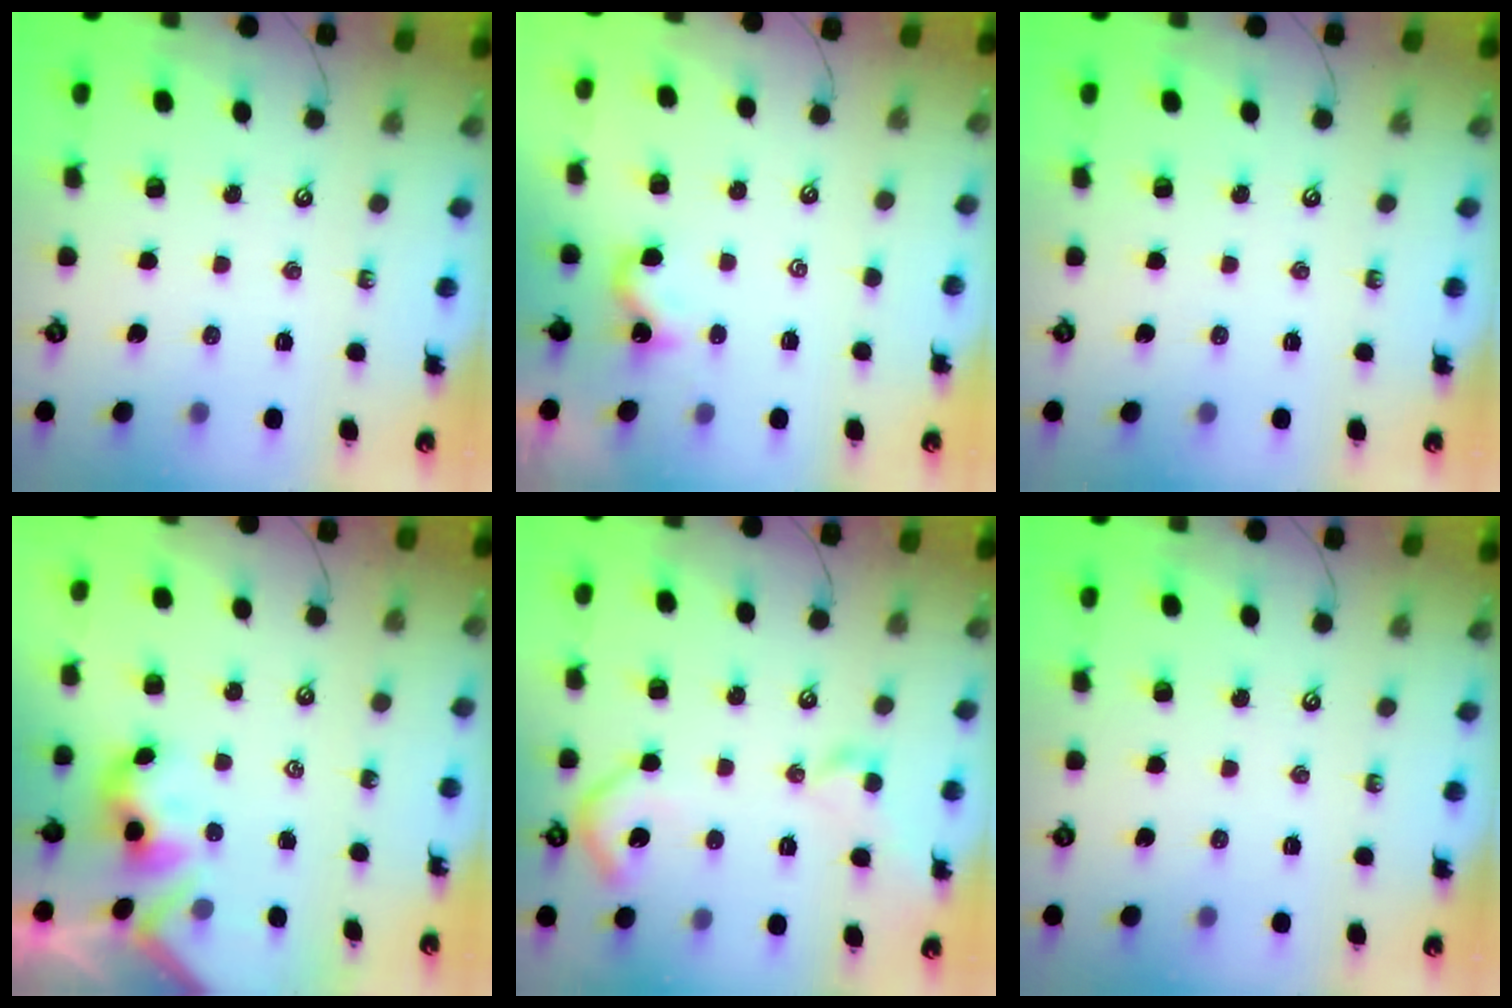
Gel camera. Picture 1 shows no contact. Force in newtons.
{"total": 1.5, "press": 1.5, "slide": 0.2}
{"total": 0.0}
{"total": 3.6, "press": 3.6, "slide": 0.4}
{"total": 7.3, "press": 7.3, "slide": 1.0}
{"total": 0.0}